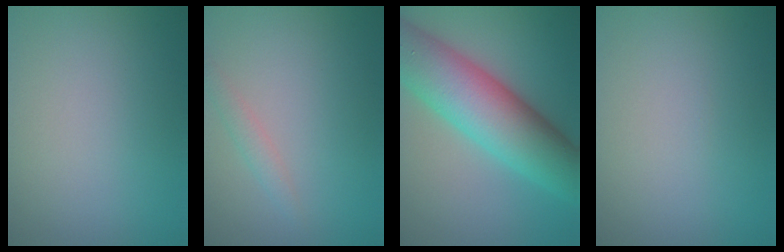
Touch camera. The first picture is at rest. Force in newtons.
{"total": 1.3, "press": 1.3, "slide": 0.1}
{"total": 11.3, "press": 11.3, "slide": 0.1}
{"total": 0.0}